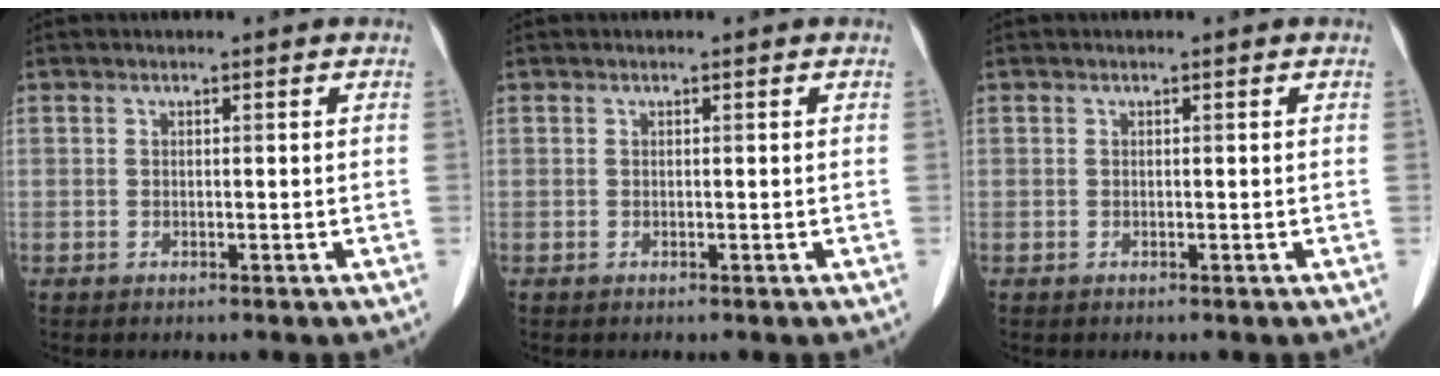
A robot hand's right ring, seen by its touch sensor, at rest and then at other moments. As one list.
[{"total": 0.0}, {"total": 0.0}]